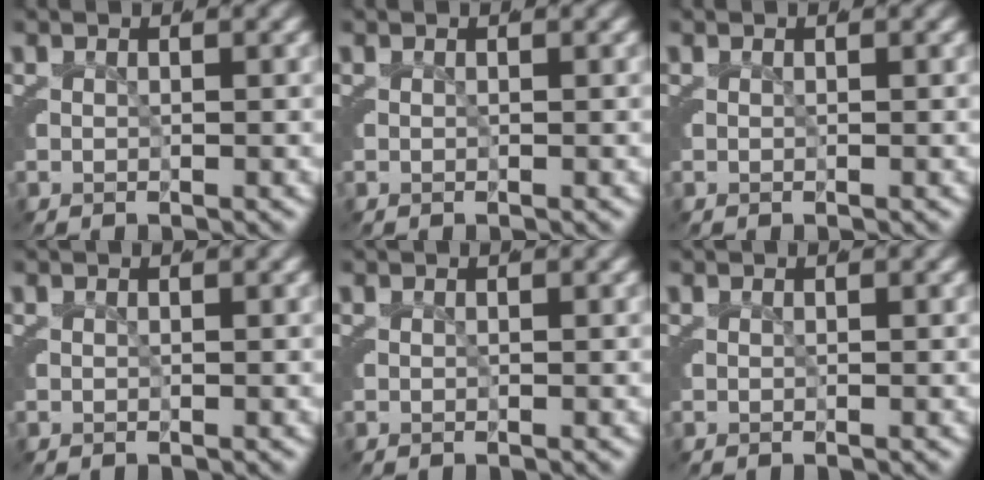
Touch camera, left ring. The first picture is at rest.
{"total": 0.0}
{"total": 0.0}
{"total": 0.0}
{"total": 0.0}
{"total": 0.0}